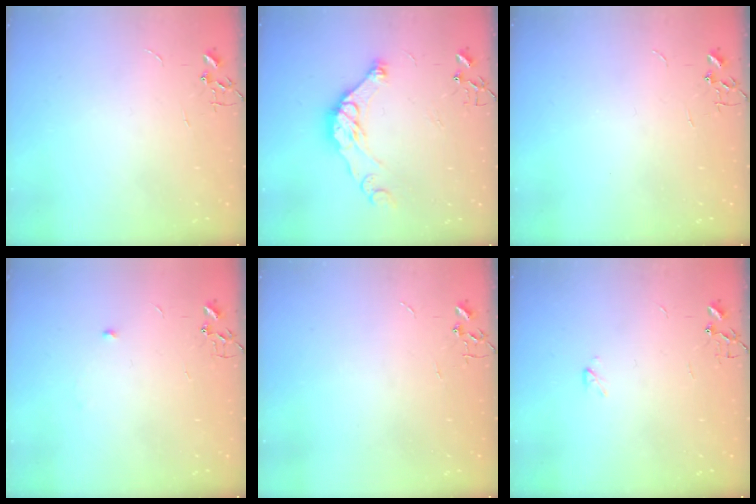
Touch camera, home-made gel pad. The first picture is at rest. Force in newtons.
{"total": 14.4, "press": 14.3, "slide": 1.3}
{"total": 0.0}
{"total": 3.9, "press": 3.8, "slide": 0.8}
{"total": 0.0}
{"total": 2.2, "press": 2.2, "slide": 0.4}